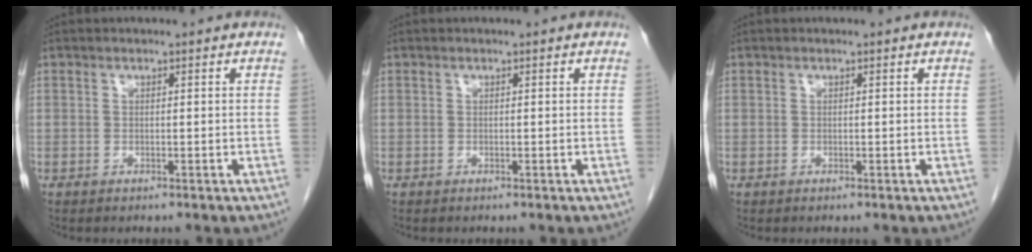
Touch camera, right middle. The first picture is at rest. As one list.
[{"total": 0.0}, {"total": 0.0}]